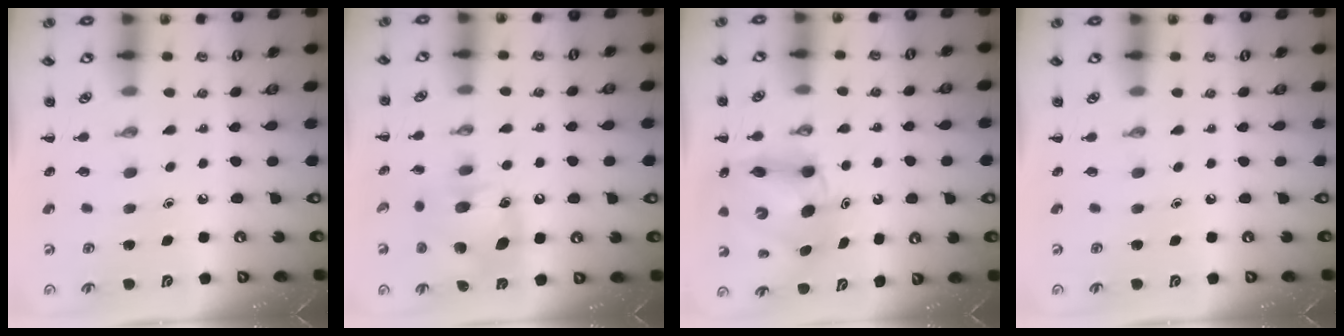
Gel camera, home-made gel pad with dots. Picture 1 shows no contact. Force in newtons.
{"total": 13.1, "press": 12.9, "slide": 1.9}
{"total": 8.7, "press": 8.3, "slide": 2.5}
{"total": 0.0}